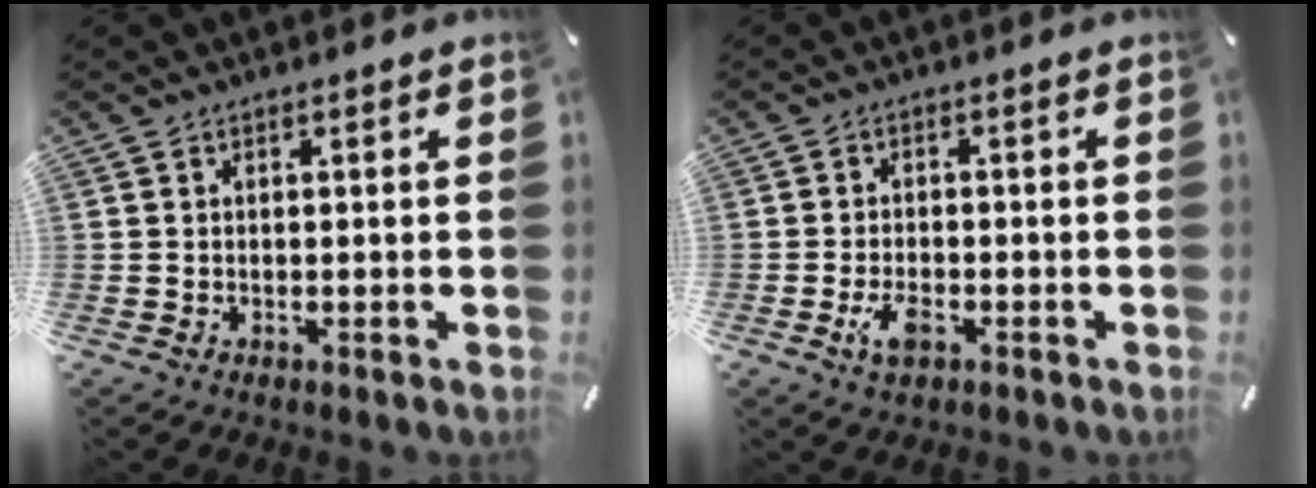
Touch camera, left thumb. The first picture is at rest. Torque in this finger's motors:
{"motor_torque": [0.05, 0.09, 0.05, -0.03, 0.02]}